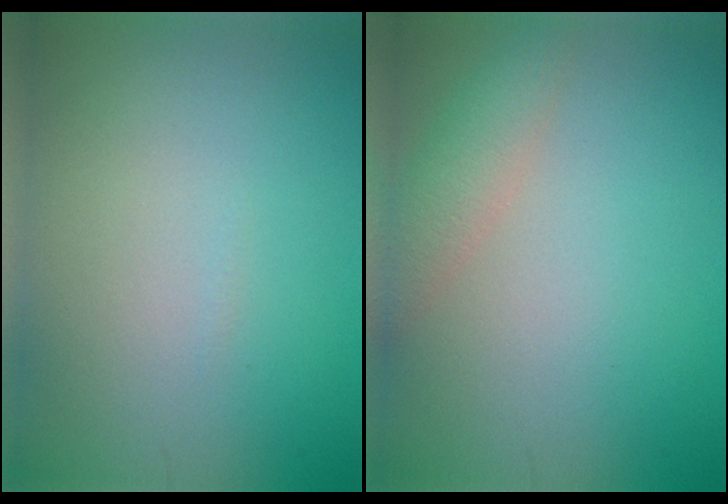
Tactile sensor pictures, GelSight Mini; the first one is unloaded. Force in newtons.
{"total": 2.6, "press": 2.6, "slide": 0.1}